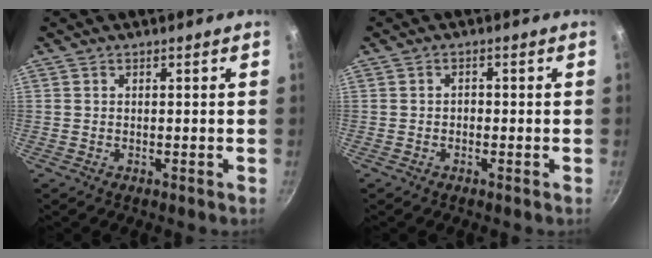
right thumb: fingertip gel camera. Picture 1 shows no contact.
{"total": 1.2, "force": [-0.4, 0.9, 0.7], "torque": [-0.009, 0.005, -0.010]}